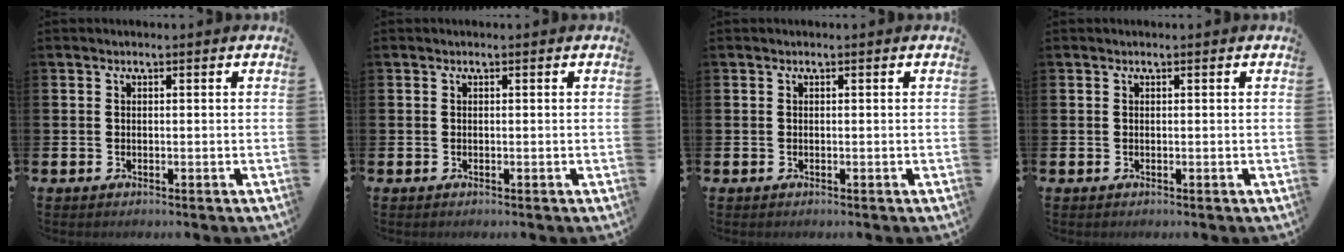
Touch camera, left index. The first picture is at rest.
{"total": 0.0}
{"total": 0.0}
{"total": 0.0}